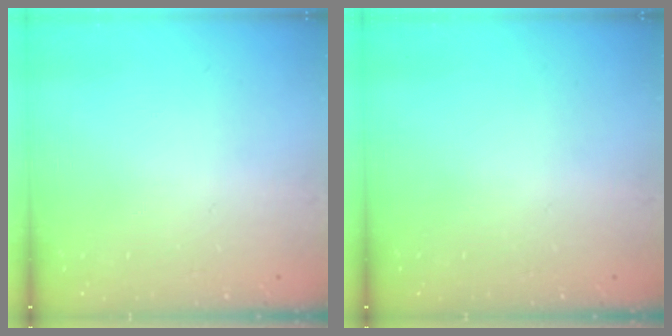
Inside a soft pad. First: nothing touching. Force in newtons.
{"total": 0.0}